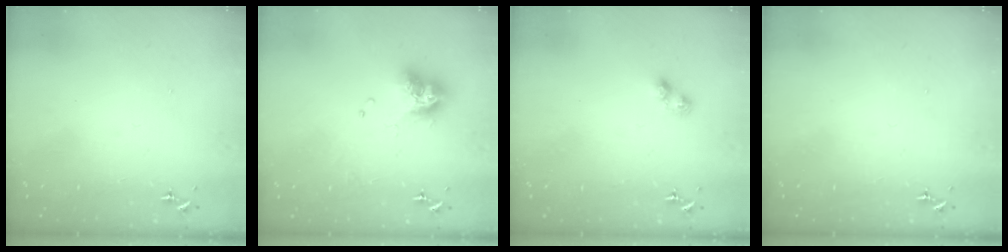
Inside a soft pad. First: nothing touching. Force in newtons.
{"total": 11.2, "press": 11.1, "slide": 1.1}
{"total": 3.3, "press": 3.3, "slide": 0.4}
{"total": 0.0}